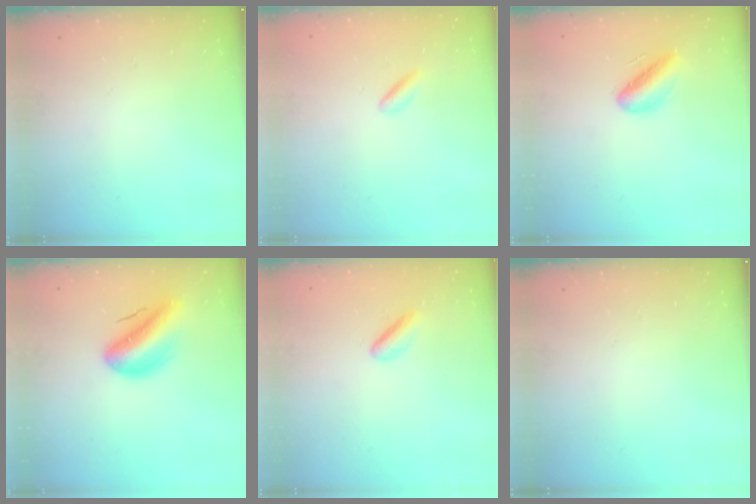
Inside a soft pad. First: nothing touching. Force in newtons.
{"total": 1.5, "press": 1.3, "slide": 0.6}
{"total": 7.8, "press": 7.4, "slide": 2.4}
{"total": 10.4, "press": 9.9, "slide": 3.4}
{"total": 2.9, "press": 2.8, "slide": 0.8}
{"total": 0.0}